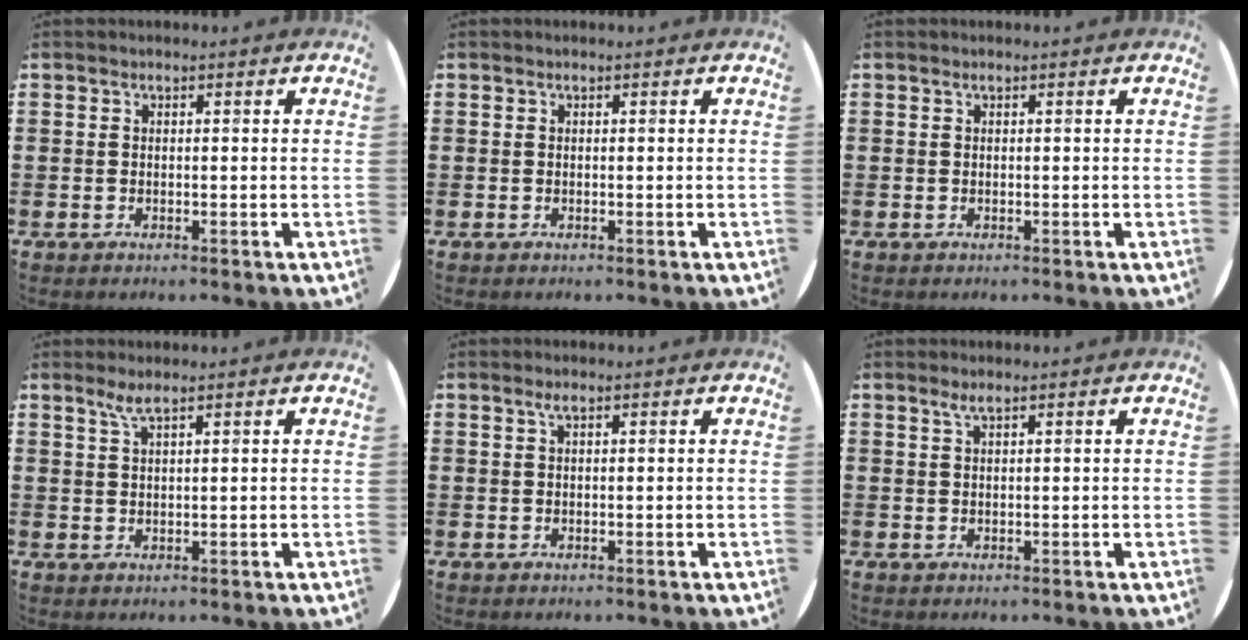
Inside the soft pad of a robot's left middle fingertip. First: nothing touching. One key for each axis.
{"total": 0.0}
{"total": 0.0}
{"total": 2.1, "fx": 1.5, "fy": 0.1, "fz": 1.5, "tx": -0.032, "ty": 0.002, "tz": 0.026}
{"total": 0.8, "fx": 0.4, "fy": 0.1, "fz": 0.7, "tx": -0.014, "ty": 0.001, "tz": 0.007}
{"total": 1.2, "fx": 0.7, "fy": 0.0, "fz": 0.9, "tx": -0.019, "ty": 0.002, "tz": 0.012}